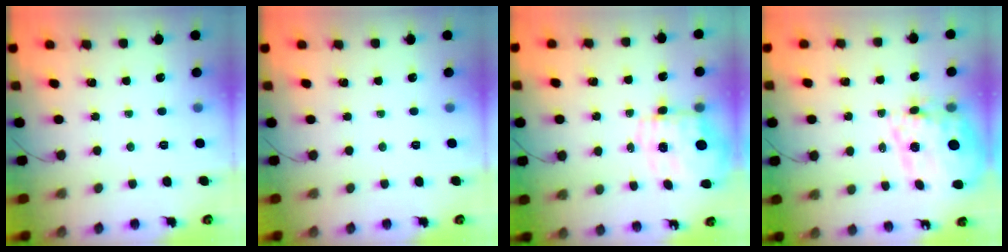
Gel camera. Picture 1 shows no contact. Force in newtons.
{"total": 0.0}
{"total": 3.4, "press": 3.1, "slide": 1.4}
{"total": 17.9, "press": 17.5, "slide": 3.7}